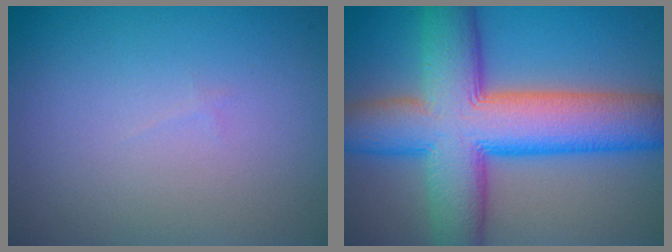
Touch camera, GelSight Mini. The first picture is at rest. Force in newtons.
{"total": 12.6, "press": 12.6, "slide": 0.5}